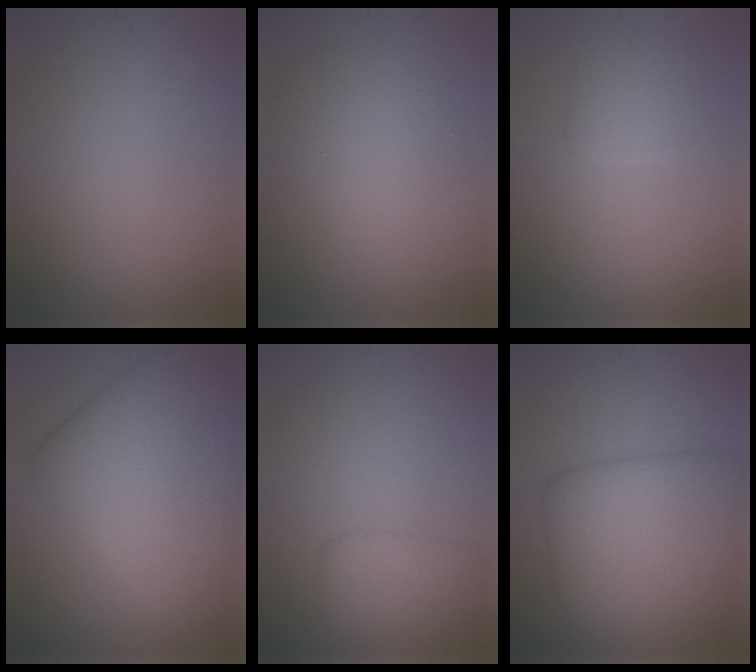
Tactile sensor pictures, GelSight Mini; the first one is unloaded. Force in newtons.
{"total": 4.1, "press": 4.1, "slide": 0.2}
{"total": 2.5, "press": 2.5, "slide": 0.2}
{"total": 12.4, "press": 12.4, "slide": 0.2}
{"total": 3.1, "press": 3.1, "slide": 0.1}
{"total": 9.6, "press": 9.6, "slide": 0.3}